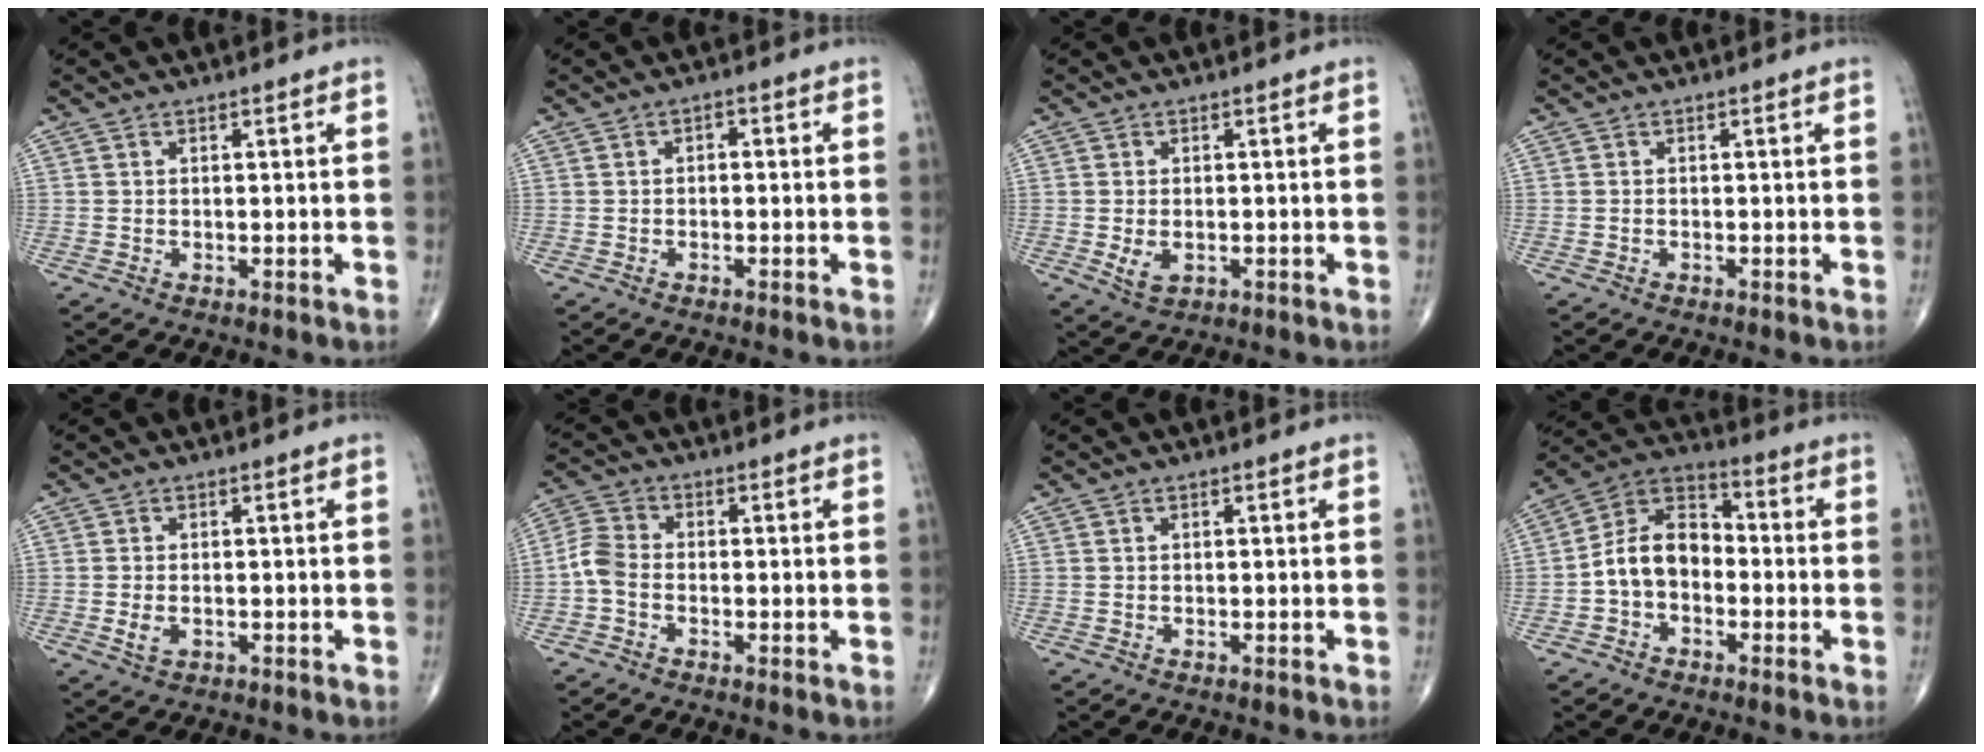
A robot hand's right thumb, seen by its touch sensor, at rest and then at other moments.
{"total": 1.1, "force": [-0.1, 0.8, 0.8], "torque": [-0.002, 0.005, -0.007]}
{"total": 3.4, "force": [-0.6, 2.1, 2.5], "torque": [-0.043, -0.004, -0.004]}
{"total": 0.0}
{"total": 2.4, "force": [-0.6, 1.5, 1.9], "torque": [-0.035, 0.000, -0.009]}
{"total": 4.3, "force": [-1.4, 2.7, 3.0], "torque": [-0.066, 0.013, -0.042]}
{"total": 0.0}
{"total": 10.4, "force": [-2.1, 7.4, 7.1], "torque": [-0.109, 0.042, -0.054]}